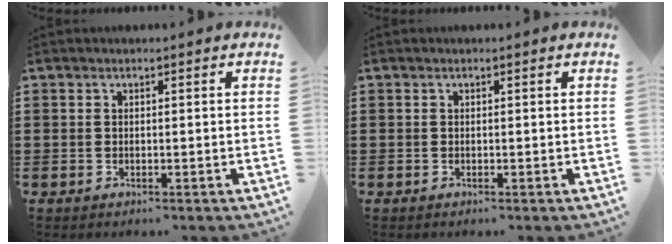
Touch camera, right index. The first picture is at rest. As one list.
[{"total": 0.0}]